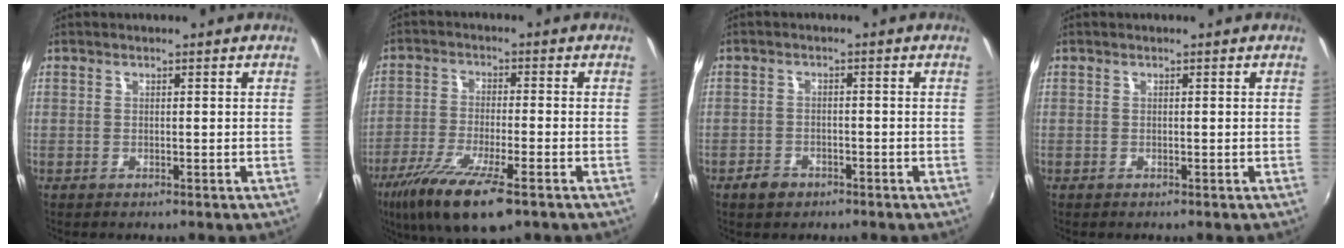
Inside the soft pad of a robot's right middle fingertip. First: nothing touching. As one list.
[{"total": 13.2, "force": [-8.2, 2.9, 10.0], "torque": [-0.209, -0.044, -0.152]}, {"total": 3.2, "force": [-2.2, 2.0, 1.0], "torque": [-0.030, 0.003, -0.037]}, {"total": 0.0}]